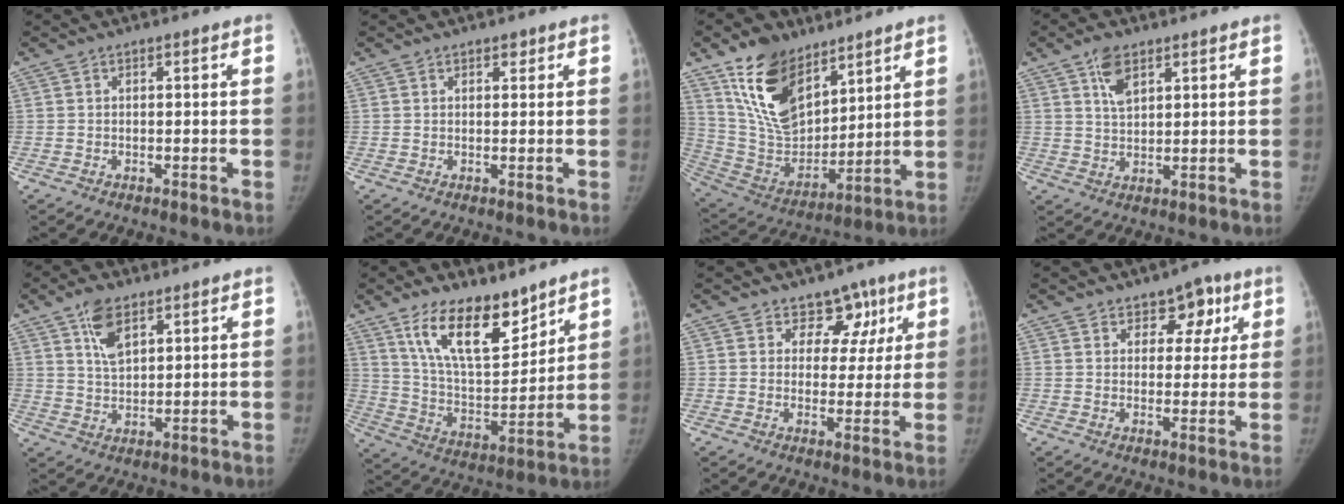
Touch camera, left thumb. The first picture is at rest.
{"total": 1.3, "force": [0.9, 0.7, 0.6], "torque": [0.001, -0.004, 0.011]}
{"total": 18.7, "force": [11.4, 10.4, 10.6], "torque": [-0.148, -0.059, 0.230]}
{"total": 5.4, "force": [3.0, 2.8, 3.5], "torque": [-0.053, -0.013, 0.058]}
{"total": 6.8, "force": [3.9, 3.4, 4.4], "torque": [-0.067, -0.019, 0.074]}
{"total": 16.7, "force": [11.5, 6.8, 10.0], "torque": [-0.128, -0.078, 0.214]}
{"total": 7.1, "force": [4.3, 5.4, 1.9], "torque": [0.025, -0.014, 0.058]}
{"total": 6.7, "force": [3.6, 4.5, 3.4], "torque": [-0.002, -0.013, 0.046]}